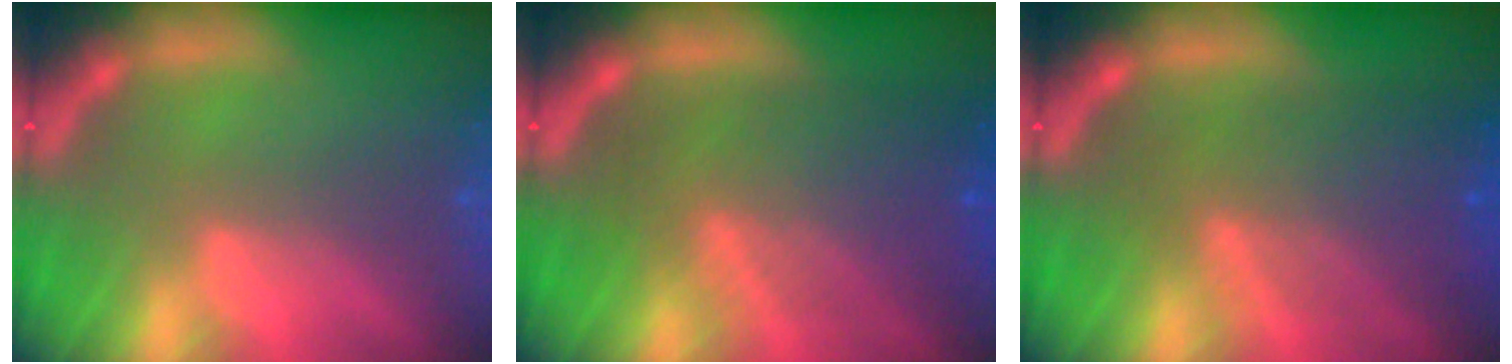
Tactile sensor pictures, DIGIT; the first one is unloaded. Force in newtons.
{"total": 8.1}
{"total": 7.0}